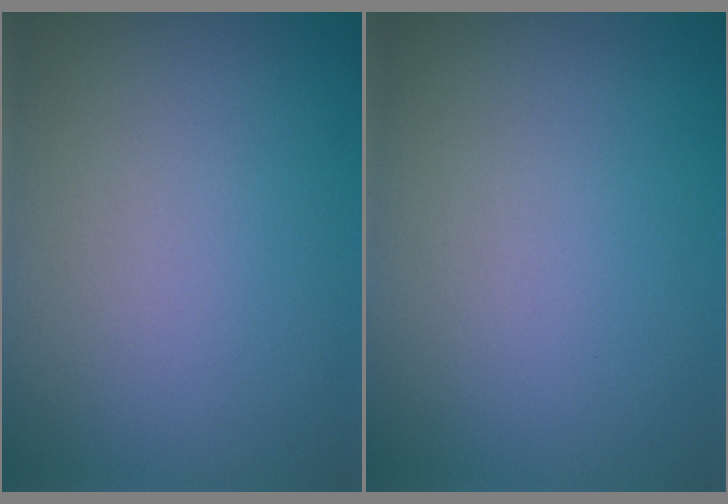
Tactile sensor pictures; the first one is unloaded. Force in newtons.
{"total": 0.0}